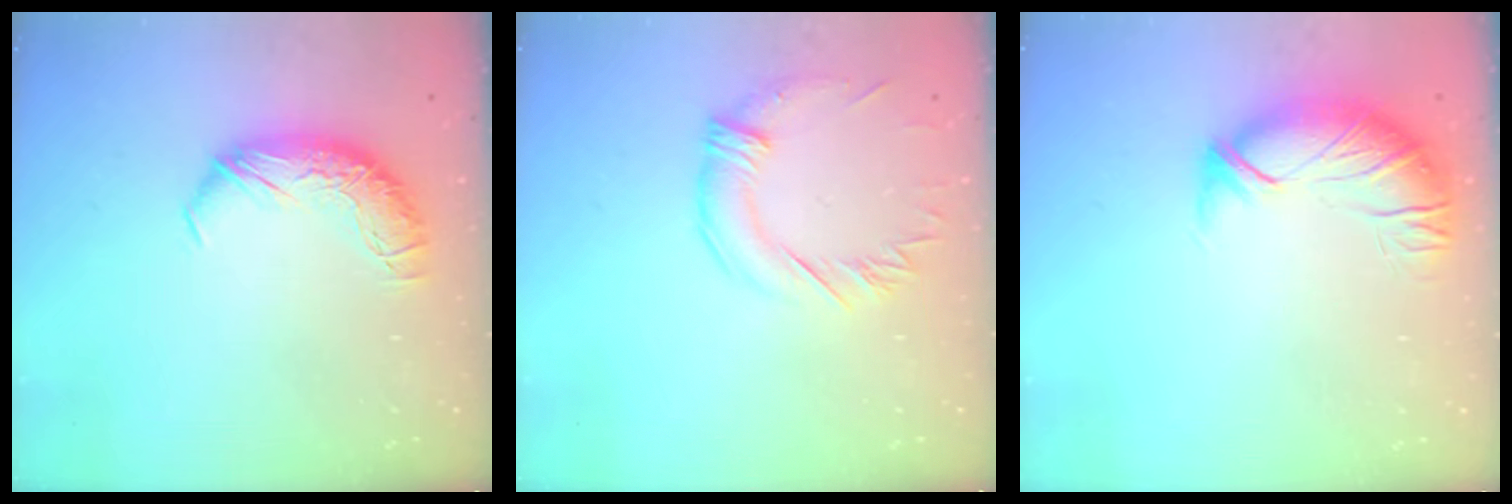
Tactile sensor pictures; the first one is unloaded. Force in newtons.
{"total": 1.3, "press": 0.3, "slide": 1.3}
{"total": 2.9, "press": 1.4, "slide": 2.5}